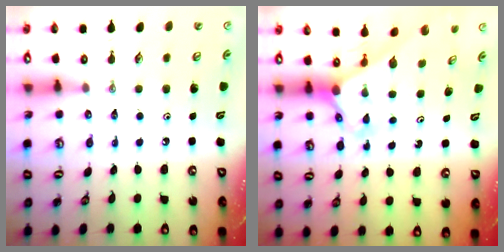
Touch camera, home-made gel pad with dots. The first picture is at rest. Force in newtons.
{"total": 2.3, "press": 2.3, "slide": 0.1}